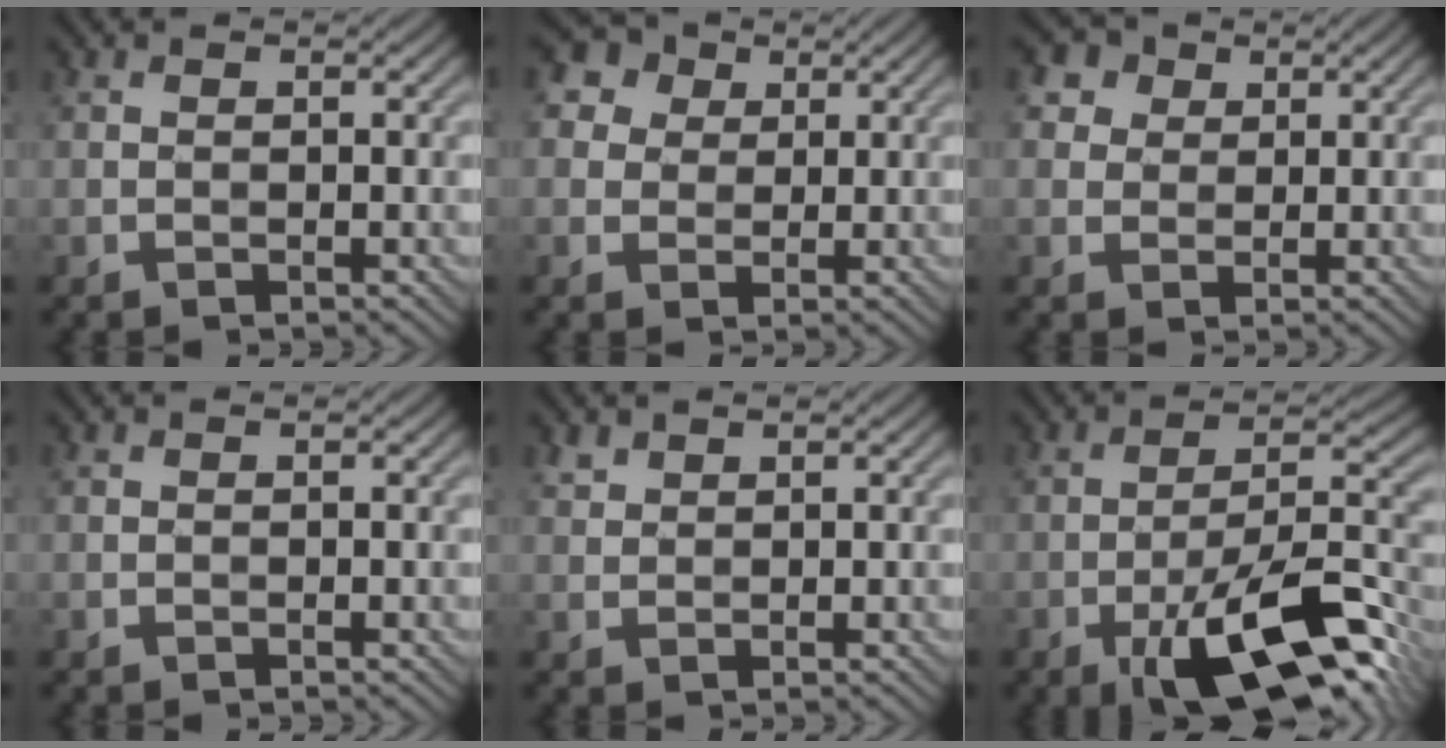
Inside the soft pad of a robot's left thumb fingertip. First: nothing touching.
{"total": 5.1, "force": [2.3, 4.1, 1.9], "torque": [-0.065, 0.003, 0.040]}
{"total": 4.4, "force": [2.3, 3.4, 1.7], "torque": [-0.050, -0.001, 0.046]}
{"total": 0.0}
{"total": 1.3, "force": [1.1, 0.6, 0.4], "torque": [-0.012, 0.001, 0.025]}
{"total": 14.3, "force": [-7.4, 4.4, 11.4], "torque": [-0.192, 0.003, -0.131]}